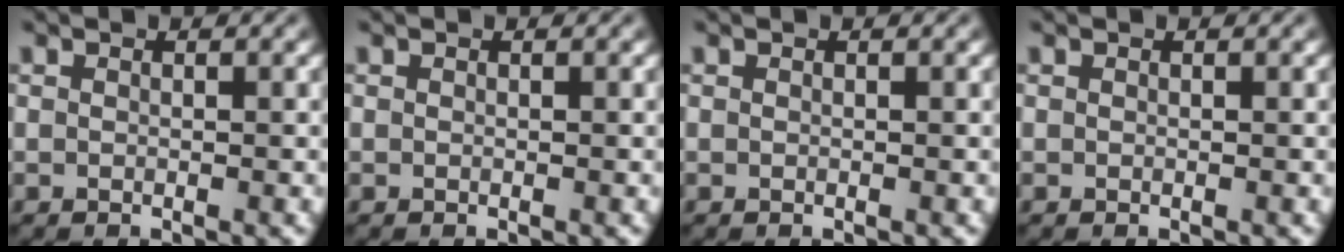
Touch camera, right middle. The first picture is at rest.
{"total": 0.0}
{"total": 0.0}
{"total": 0.0}